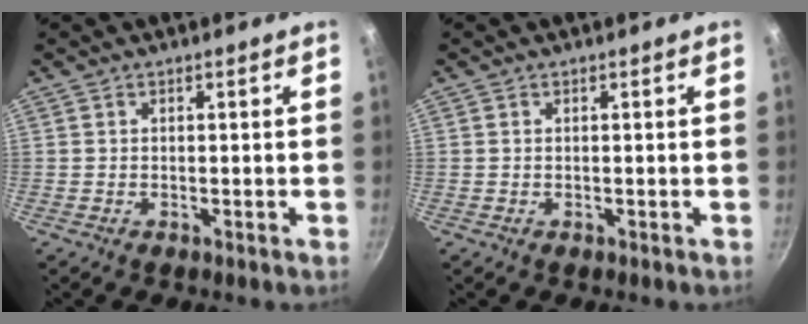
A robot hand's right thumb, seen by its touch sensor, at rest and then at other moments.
{"total": 0.0}